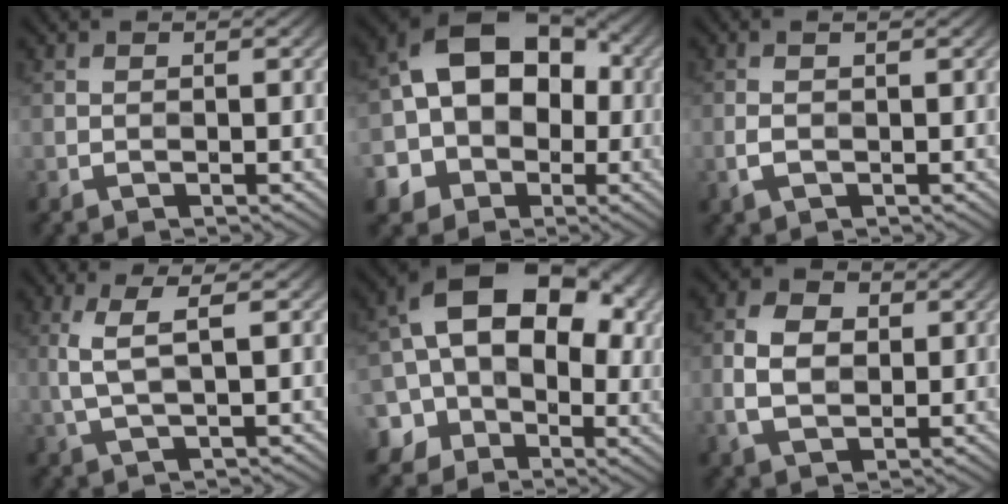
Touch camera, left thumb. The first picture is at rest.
{"total": 15.4, "force": [-1.8, 12.0, 9.6], "torque": [-0.171, -0.004, -0.052]}
{"total": 1.9, "force": [-0.2, 0.8, 1.7], "torque": [-0.046, 0.000, -0.003]}
{"total": 4.2, "force": [1.0, 0.9, 4.0], "torque": [-0.087, 0.009, 0.022]}
{"total": 17.1, "force": [-0.3, 13.0, 11.1], "torque": [-0.172, -0.009, -0.024]}
{"total": 5.6, "force": [0.5, 4.0, 3.9], "torque": [-0.087, 0.003, 0.006]}